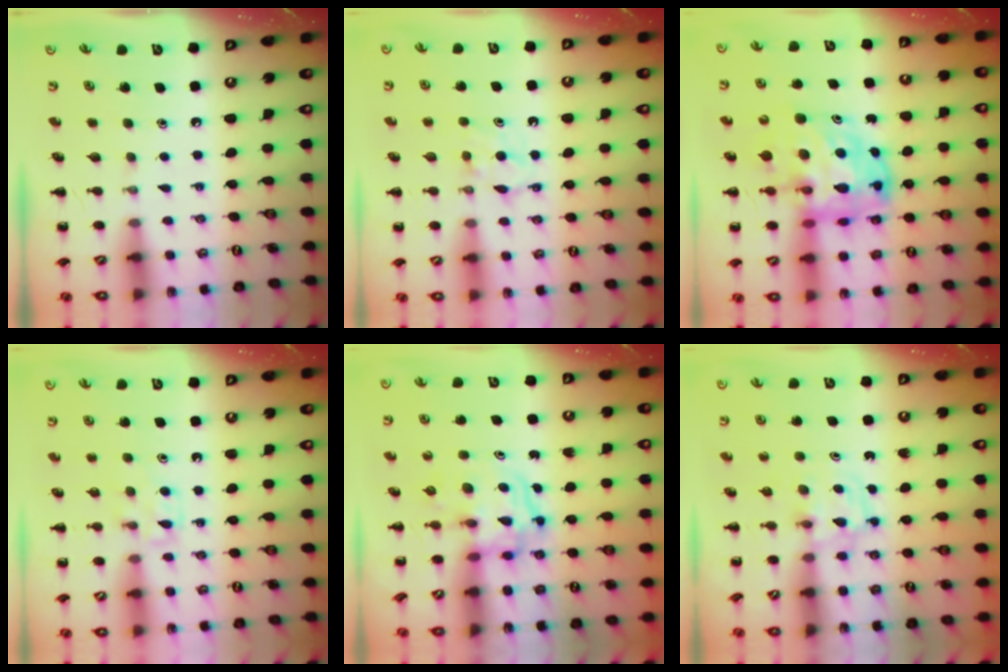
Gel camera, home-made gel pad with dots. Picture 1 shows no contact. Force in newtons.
{"total": 5.1, "press": 4.8, "slide": 1.6}
{"total": 12.1, "press": 11.5, "slide": 3.6}
{"total": 5.2, "press": 4.9, "slide": 1.7}
{"total": 3.3, "press": 3.3, "slide": 0.3}
{"total": 2.9, "press": 2.6, "slide": 1.2}